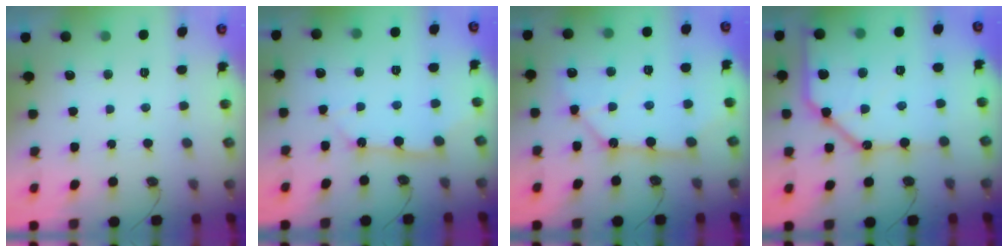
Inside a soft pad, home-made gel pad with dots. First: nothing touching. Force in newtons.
{"total": 7.5, "press": 7.5, "slide": 0.9}
{"total": 10.8, "press": 10.7, "slide": 1.4}
{"total": 20.4, "press": 20.2, "slide": 2.5}